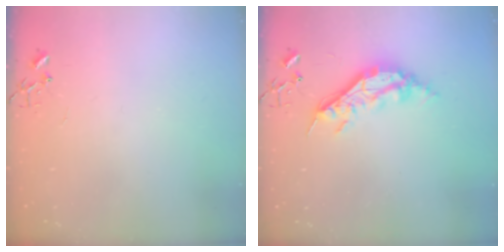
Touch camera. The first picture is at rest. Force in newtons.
{"total": 15.5, "press": 15.5, "slide": 0.6}